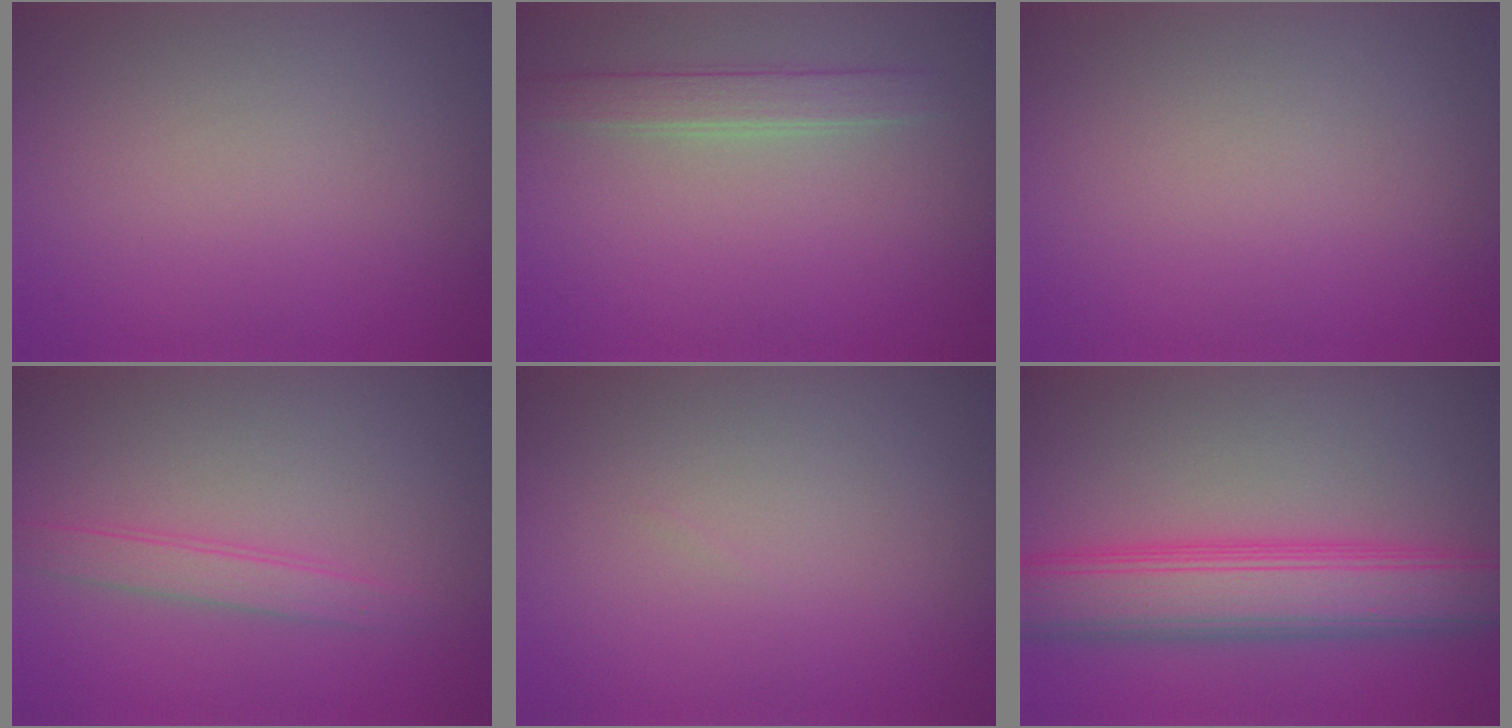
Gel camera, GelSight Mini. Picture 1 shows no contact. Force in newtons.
{"total": 2.3, "press": 2.3, "slide": 0.3}
{"total": 0.0}
{"total": 2.0, "press": 2.0, "slide": 0.1}
{"total": 0.0}
{"total": 7.7, "press": 7.7, "slide": 0.1}